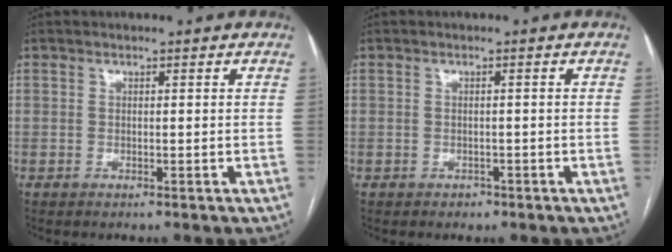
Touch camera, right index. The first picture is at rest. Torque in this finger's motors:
{"motor_torque": [-0.08, -0.02, -0.15, -0.07]}